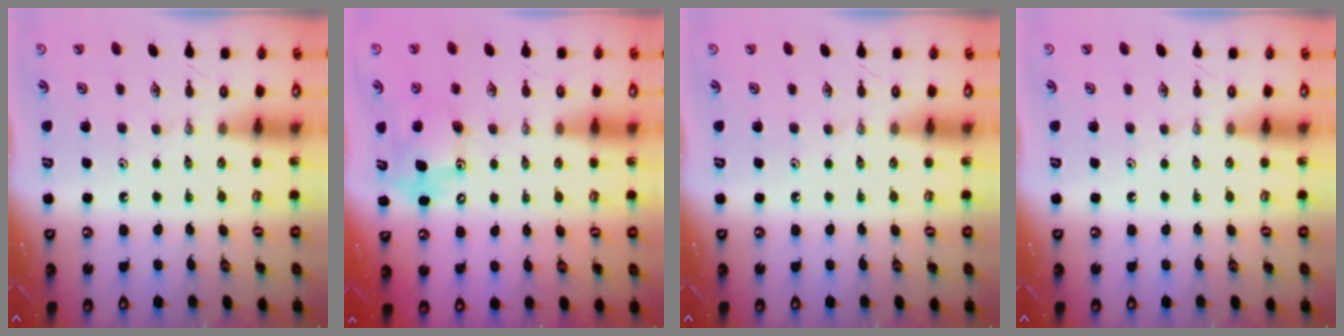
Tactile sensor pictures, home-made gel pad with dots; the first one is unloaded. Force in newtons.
{"total": 12.0, "press": 11.6, "slide": 2.9}
{"total": 0.0}
{"total": 0.0}